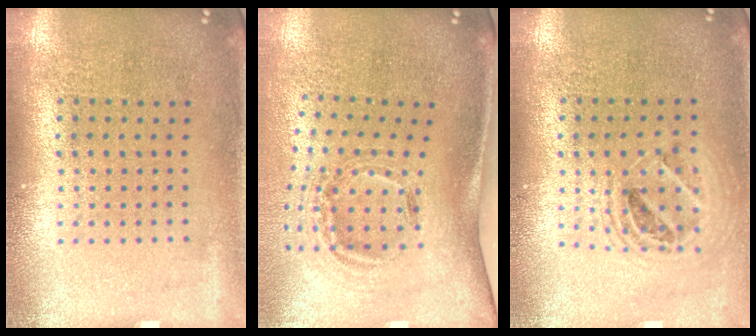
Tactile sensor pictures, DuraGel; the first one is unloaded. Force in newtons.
{"total": 1.5, "press": 1.1, "slide": 1.0}
{"total": 1.5, "press": 1.3, "slide": 0.7}